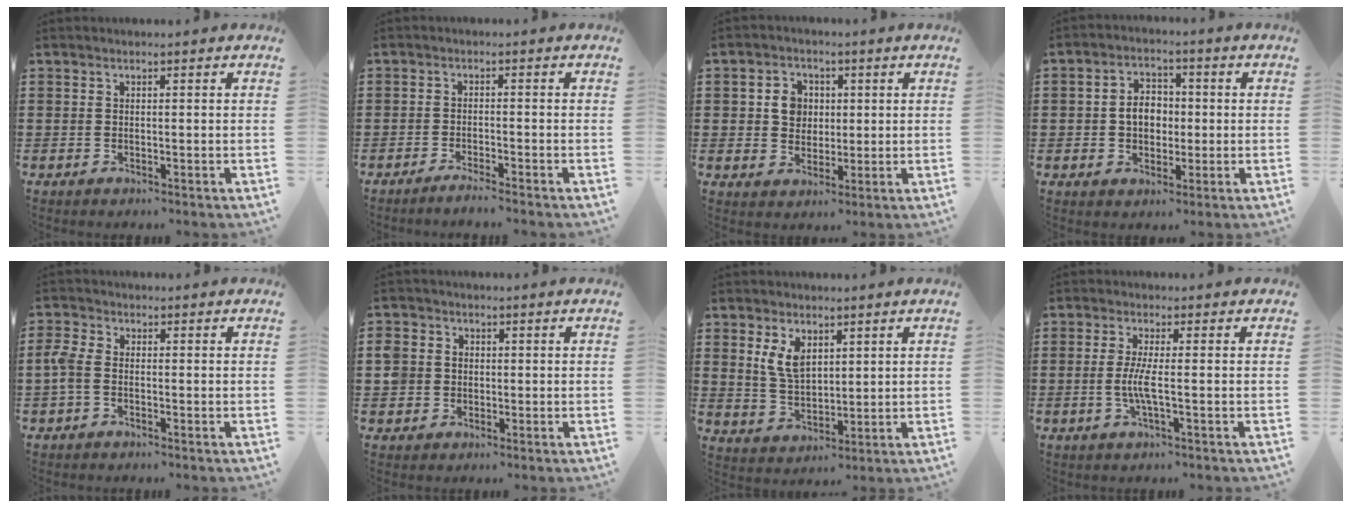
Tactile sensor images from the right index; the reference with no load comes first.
{"total": 1.9, "force": [-1.8, -0.3, 0.5], "torque": [-0.008, 0.001, -0.034]}
{"total": 5.0, "force": [1.0, 4.2, 2.4], "torque": [-0.055, 0.013, 0.013]}
{"total": 4.8, "force": [-0.2, 3.6, 3.2], "torque": [-0.062, 0.010, -0.010]}
{"total": 2.9, "force": [-0.8, 1.6, 2.2], "torque": [-0.071, -0.007, -0.025]}
{"total": 3.4, "force": [-0.2, 3.3, 0.9], "torque": [-0.037, 0.010, -0.008]}
{"total": 5.7, "force": [2.5, 3.2, 3.9], "torque": [-0.087, 0.008, 0.046]}
{"total": 4.0, "force": [-0.6, 0.1, 4.0], "torque": [-0.093, -0.014, -0.020]}